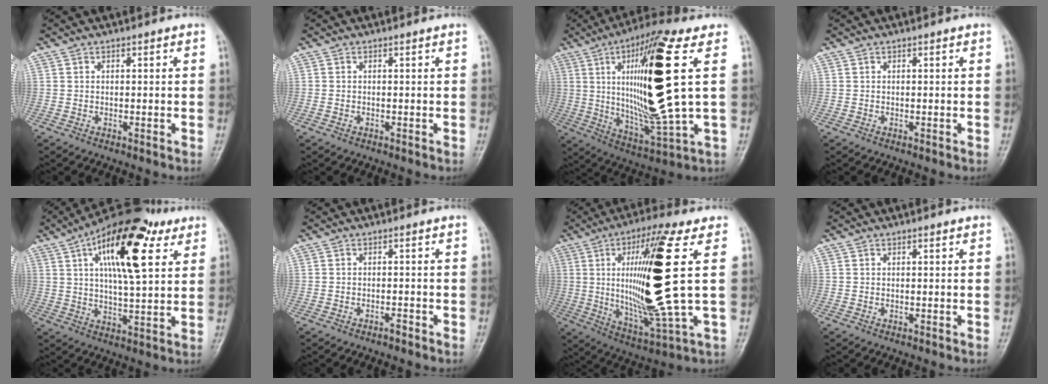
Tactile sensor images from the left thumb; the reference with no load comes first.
{"total": 0.0}
{"total": 21.7, "force": [4.4, 2.8, 21.1], "torque": [-0.386, -0.028, 0.078]}
{"total": 0.0}
{"total": 20.3, "force": [8.5, 7.8, 16.7], "torque": [-0.244, -0.010, 0.130]}
{"total": 1.0, "force": [-0.9, 0.1, 0.3], "torque": [-0.007, 0.007, -0.015]}
{"total": 19.9, "force": [2.6, 1.7, 19.6], "torque": [-0.373, -0.027, 0.046]}
{"total": 0.0}